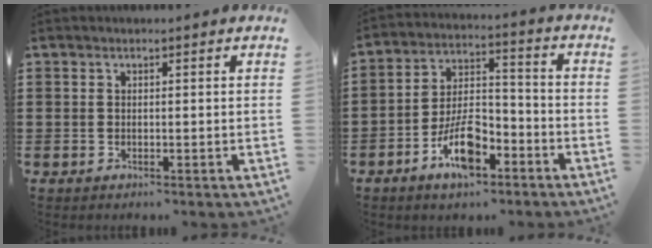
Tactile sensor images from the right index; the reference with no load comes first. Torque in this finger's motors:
{"motor_torque": [1.95, 0.19, 1.05, 0.21]}